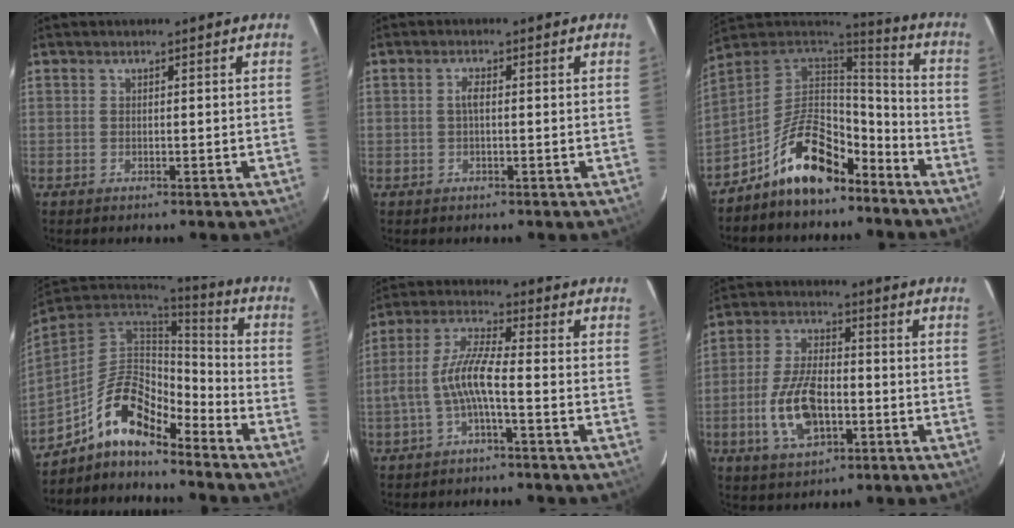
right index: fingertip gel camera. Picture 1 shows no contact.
{"total": 1.5, "force": [0.0, 0.4, 1.5], "torque": [-0.030, 0.004, -0.003]}
{"total": 16.0, "force": [-10.3, 7.6, 9.6], "torque": [-0.193, 0.033, -0.168]}
{"total": 13.1, "force": [-9.5, 4.6, 7.7], "torque": [-0.153, 0.012, -0.186]}
{"total": 7.4, "force": [-2.5, 0.8, 7.0], "torque": [-0.161, 0.012, -0.044]}
{"total": 11.7, "force": [-3.4, 5.9, 9.6], "torque": [-0.198, 0.002, -0.058]}